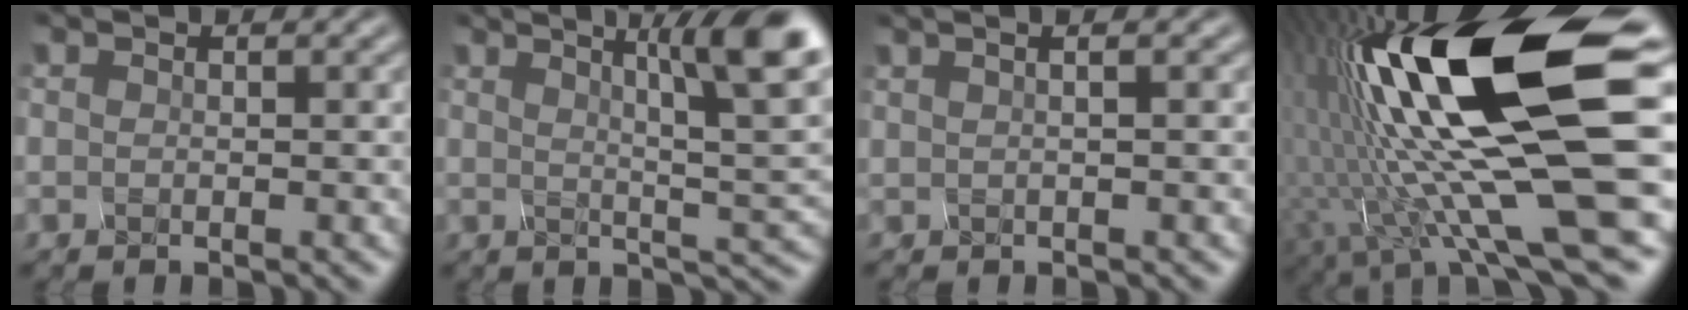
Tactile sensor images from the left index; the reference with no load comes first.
{"total": 9.0, "force": [3.1, 1.0, 8.4], "torque": [-0.096, 0.011, 0.070]}
{"total": 2.3, "force": [1.2, 0.7, 1.9], "torque": [-0.011, 0.023, -0.003]}
{"total": 17.5, "force": [2.4, 4.3, 16.8], "torque": [-0.322, 0.013, 0.062]}